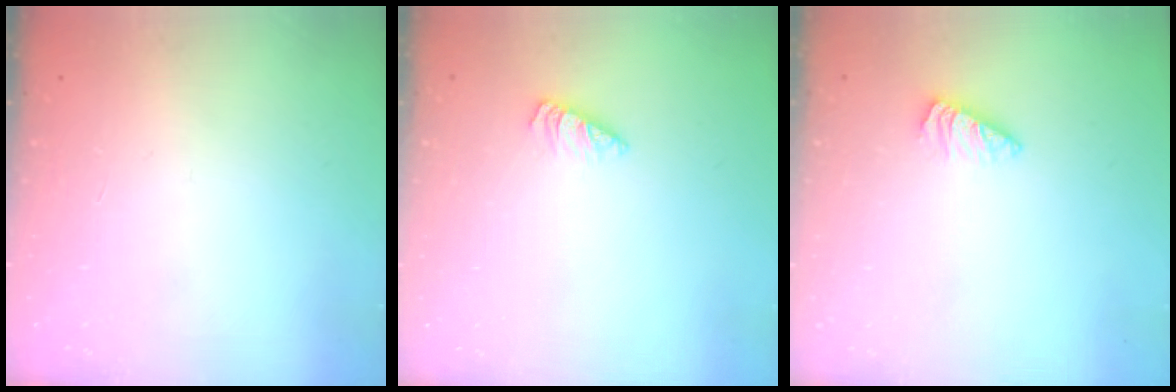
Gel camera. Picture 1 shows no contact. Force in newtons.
{"total": 1.1, "press": 1.1, "slide": 0.1}
{"total": 1.3, "press": 1.3, "slide": 0.2}